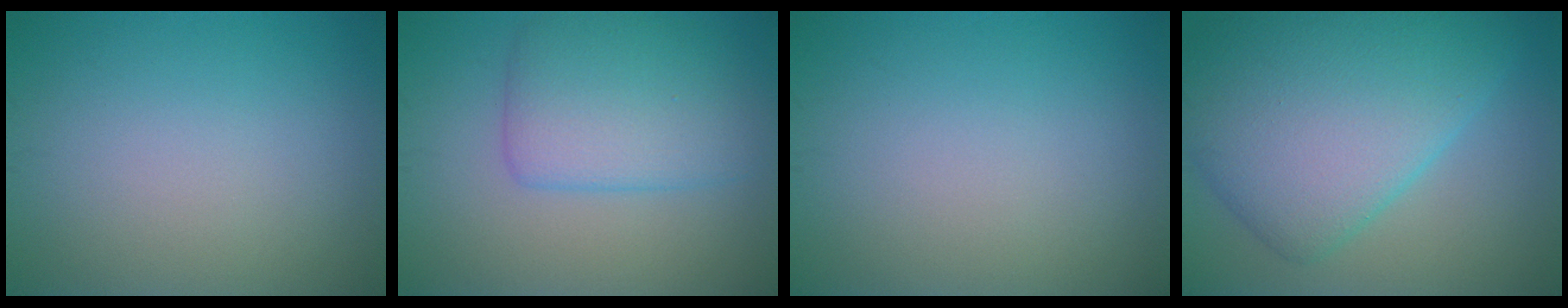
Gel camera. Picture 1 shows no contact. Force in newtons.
{"total": 5.5, "press": 5.5, "slide": 0.2}
{"total": 0.0}
{"total": 10.4, "press": 10.4, "slide": 0.2}